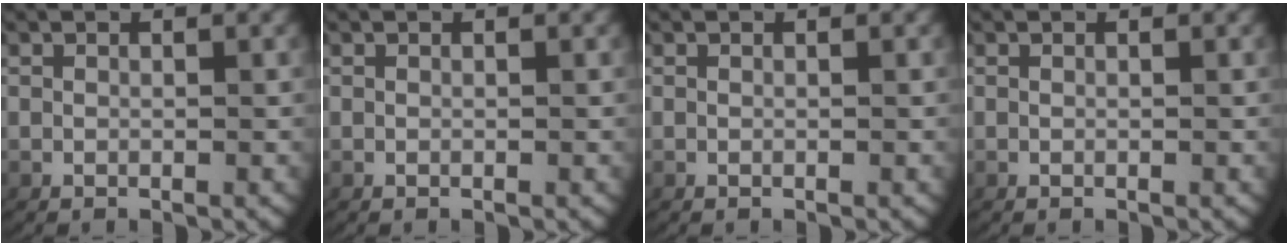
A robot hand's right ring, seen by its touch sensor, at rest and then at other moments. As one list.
[{"total": 0.0}, {"total": 0.0}, {"total": 0.0}]